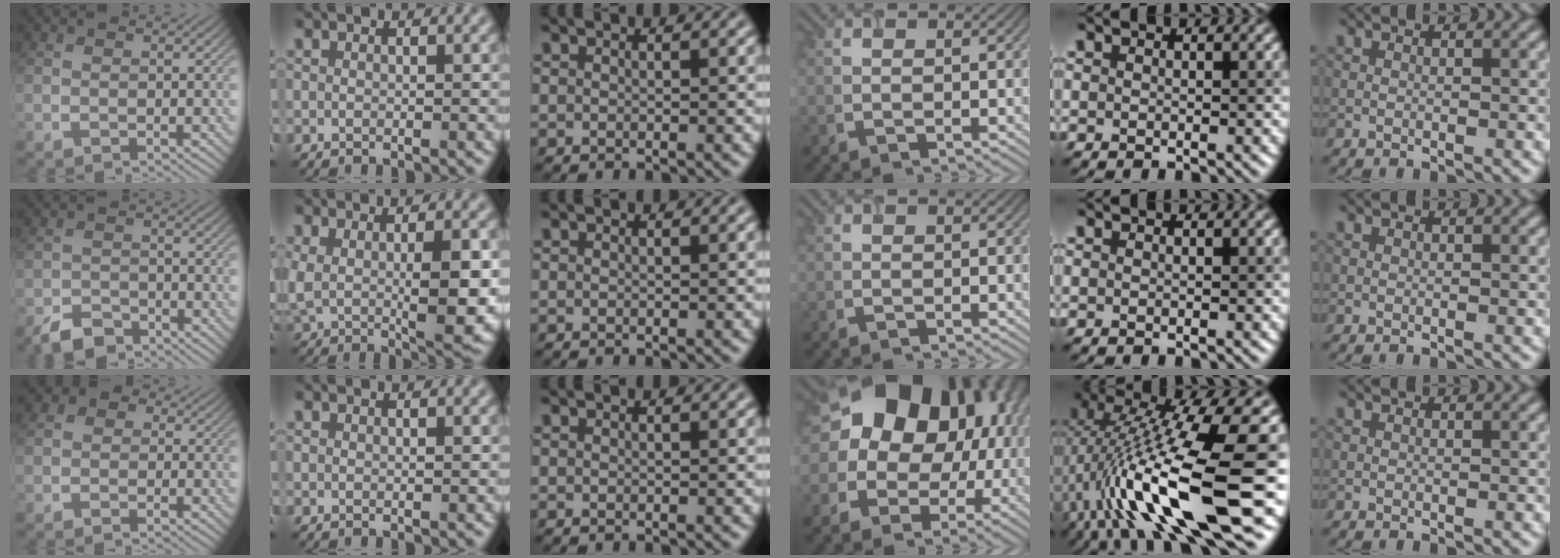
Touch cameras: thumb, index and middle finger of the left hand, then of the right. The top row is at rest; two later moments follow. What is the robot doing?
{"motion": "open", "object": "airpods case & airpods"}